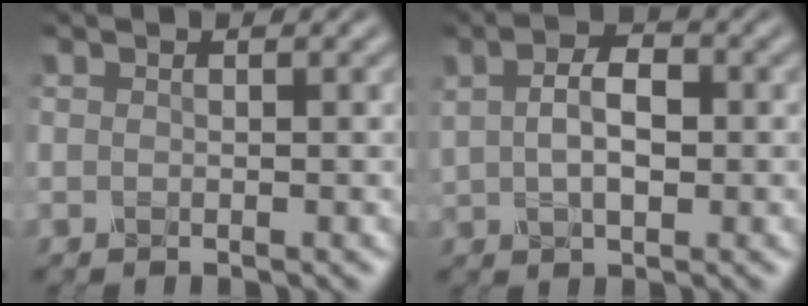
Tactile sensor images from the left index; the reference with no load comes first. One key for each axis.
{"total": 4.2, "fx": 0.4, "fy": 2.3, "fz": 3.5, "tx": -0.072, "ty": 0.004, "tz": 0.007}